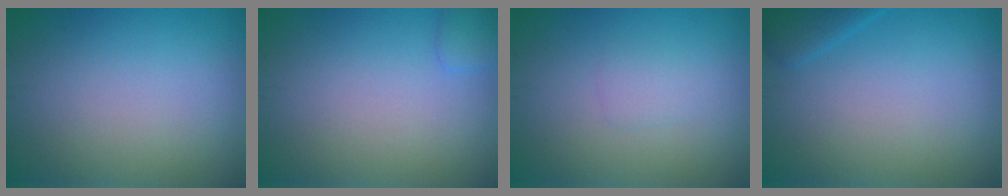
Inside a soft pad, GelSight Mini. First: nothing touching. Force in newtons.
{"total": 1.3, "press": 1.3, "slide": 0.1}
{"total": 0.9, "press": 0.9, "slide": 0.1}
{"total": 2.0, "press": 2.0, "slide": 0.1}